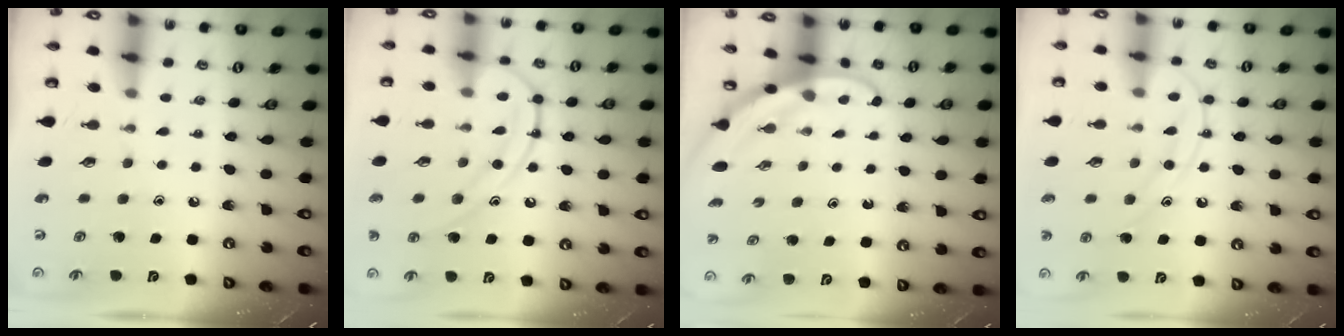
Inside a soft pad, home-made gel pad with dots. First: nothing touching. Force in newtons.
{"total": 12.8, "press": 12.7, "slide": 0.9}
{"total": 3.0, "press": 3.0, "slide": 0.1}
{"total": 12.1, "press": 12.1, "slide": 0.7}